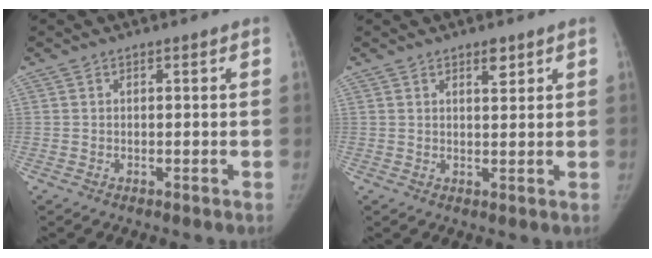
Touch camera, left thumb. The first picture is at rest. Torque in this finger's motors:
{"motor_torque": [0.38, -0.33, 0.80, -0.39, 0.10]}